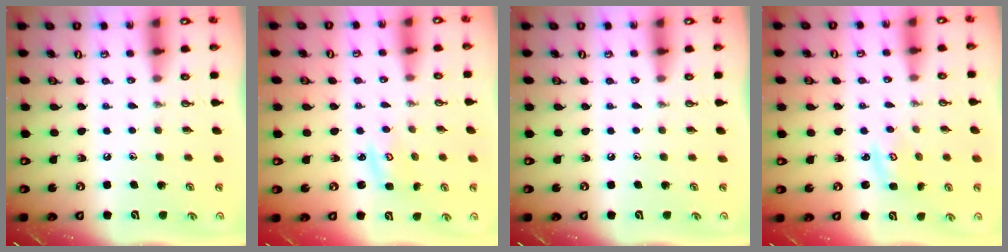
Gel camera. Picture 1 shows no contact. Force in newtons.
{"total": 2.6, "press": 2.5, "slide": 0.3}
{"total": 0.0}
{"total": 2.6, "press": 2.5, "slide": 0.3}